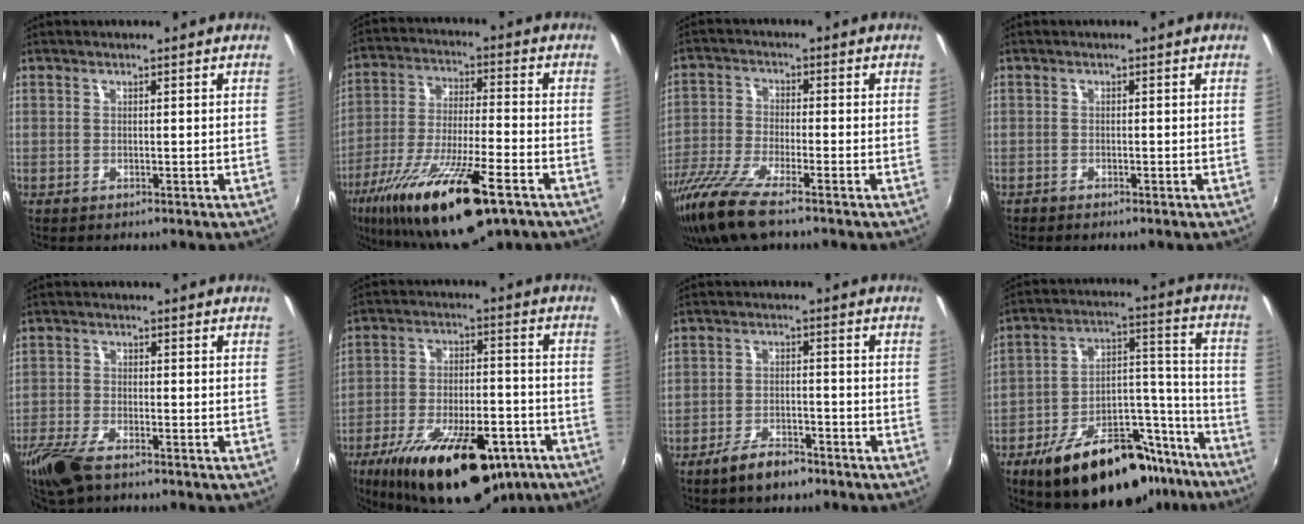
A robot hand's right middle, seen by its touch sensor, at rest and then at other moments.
{"total": 21.3, "force": [-13.2, 4.4, 16.1], "torque": [-0.312, -0.053, -0.233]}
{"total": 12.1, "force": [-8.9, 1.9, 8.0], "torque": [-0.183, -0.039, -0.173]}
{"total": 1.0, "force": [-0.9, 0.4, 0.2], "torque": [-0.011, -0.002, -0.017]}
{"total": 8.1, "force": [-5.8, 2.7, 4.9], "torque": [-0.131, -0.022, -0.117]}
{"total": 25.0, "force": [-15.4, 10.7, 16.6], "torque": [-0.290, -0.023, -0.223]}
{"total": 6.0, "force": [-4.5, 2.5, 3.0], "torque": [-0.070, 0.003, -0.073]}
{"total": 26.4, "force": [-18.5, 11.9, 14.6], "torque": [-0.225, 0.046, -0.252]}